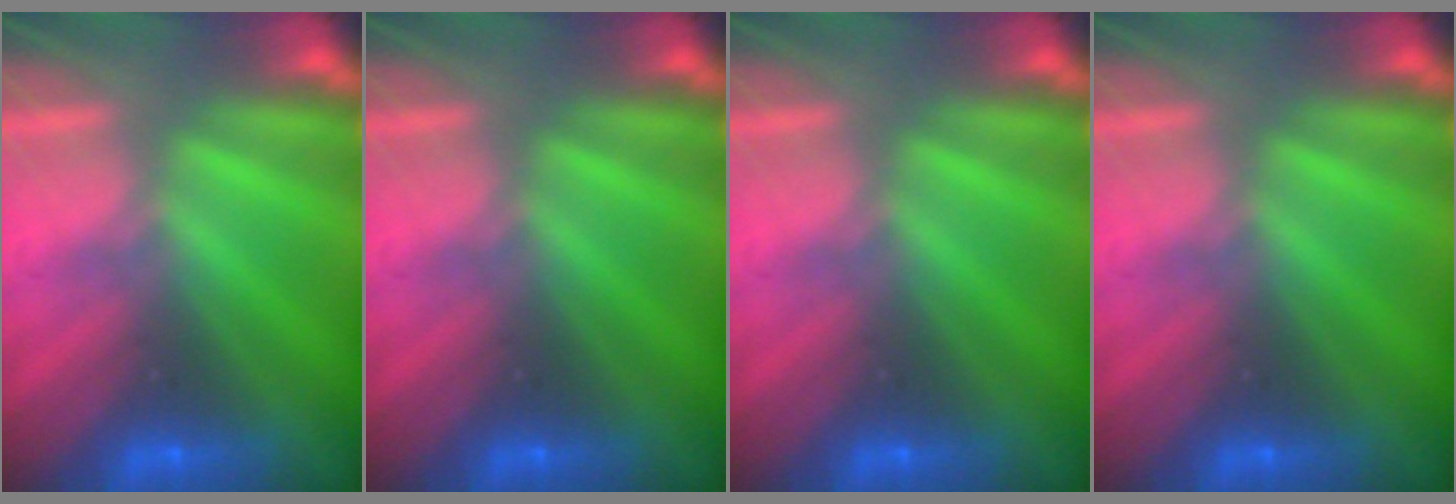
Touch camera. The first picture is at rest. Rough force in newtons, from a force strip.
{"total": 0.0}
{"total": 0.0}
{"total": 0.0}